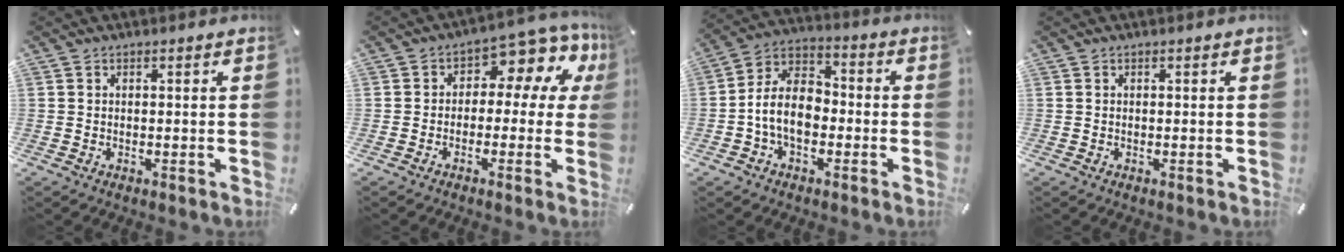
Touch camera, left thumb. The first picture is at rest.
{"total": 8.5, "force": [2.9, 4.9, 6.2], "torque": [-0.084, -0.024, 0.051]}
{"total": 10.3, "force": [-3.0, 7.0, 6.9], "torque": [-0.158, 0.012, -0.059]}
{"total": 0.0}